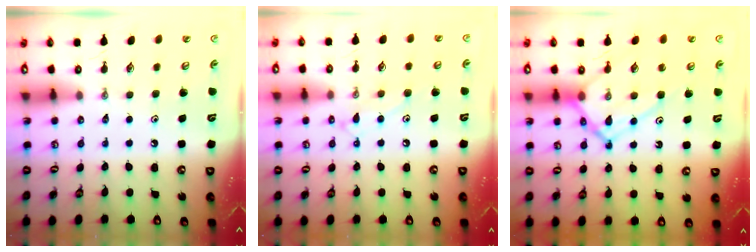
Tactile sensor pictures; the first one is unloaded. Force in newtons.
{"total": 9.4, "press": 9.4, "slide": 0.8}
{"total": 12.6, "press": 12.6, "slide": 1.1}